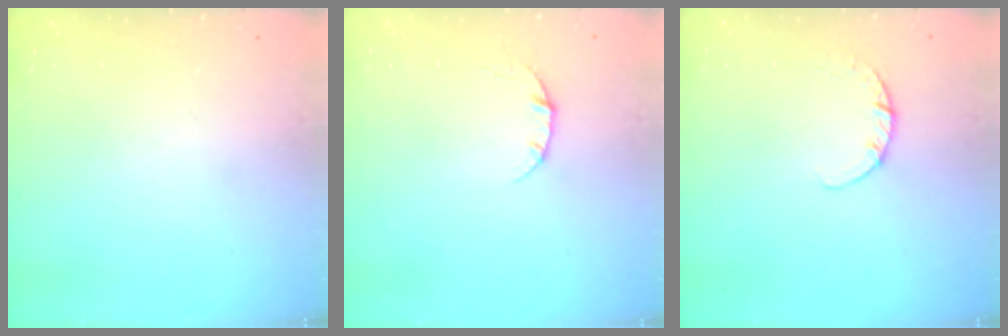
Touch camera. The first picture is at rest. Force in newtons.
{"total": 3.4, "press": 3.4, "slide": 0.4}
{"total": 2.7, "press": 2.7, "slide": 0.4}